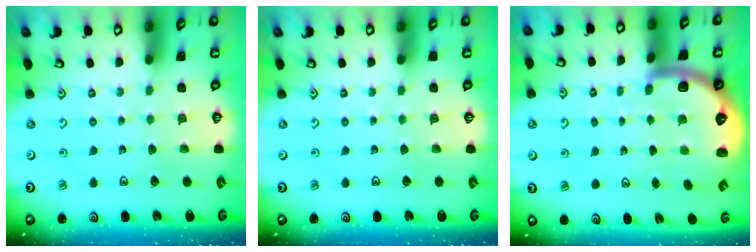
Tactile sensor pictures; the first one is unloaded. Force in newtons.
{"total": 0.0}
{"total": 5.7, "press": 5.3, "slide": 2.0}